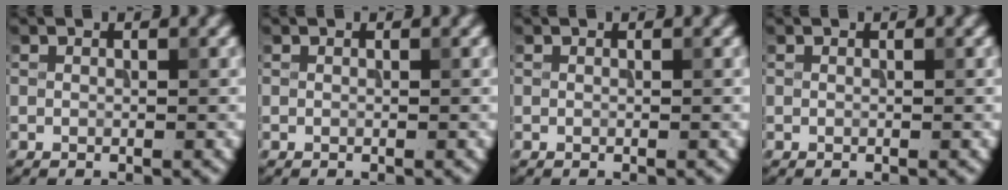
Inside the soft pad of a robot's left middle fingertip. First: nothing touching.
{"total": 0.0}
{"total": 0.0}
{"total": 0.0}